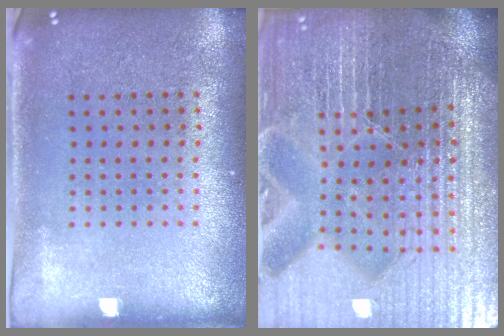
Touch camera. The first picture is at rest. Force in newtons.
{"total": 6.6, "press": 5.9, "slide": 2.9}